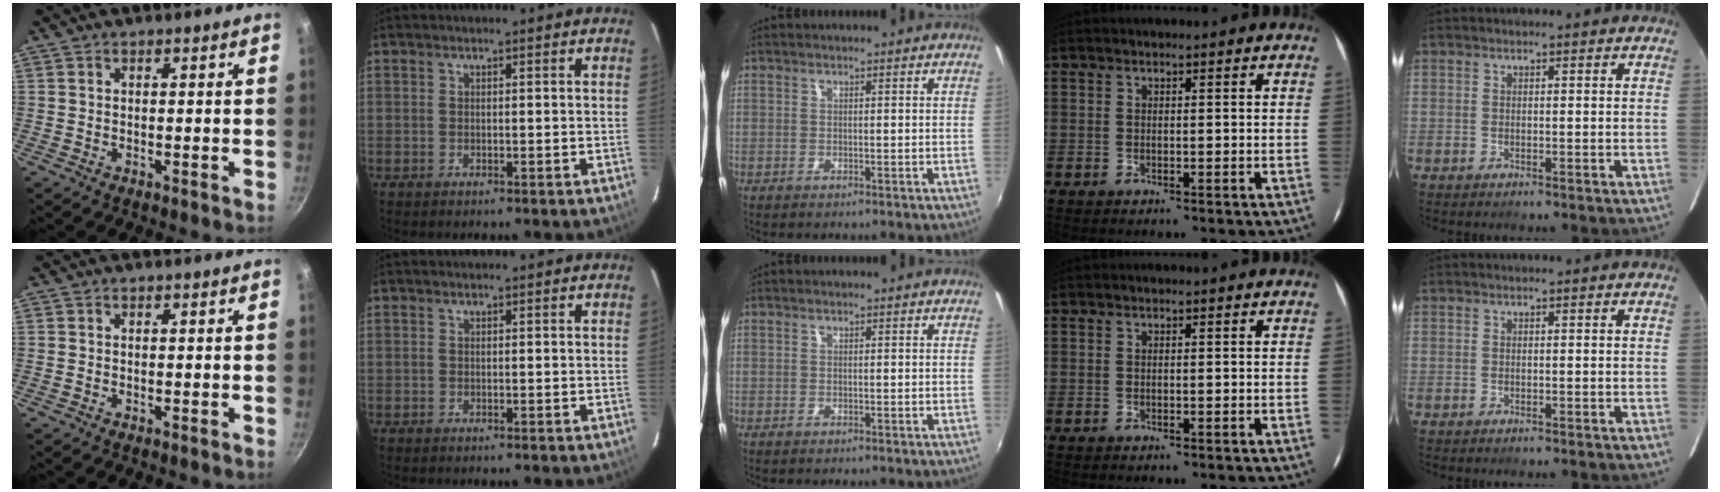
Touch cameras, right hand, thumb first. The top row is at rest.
{}